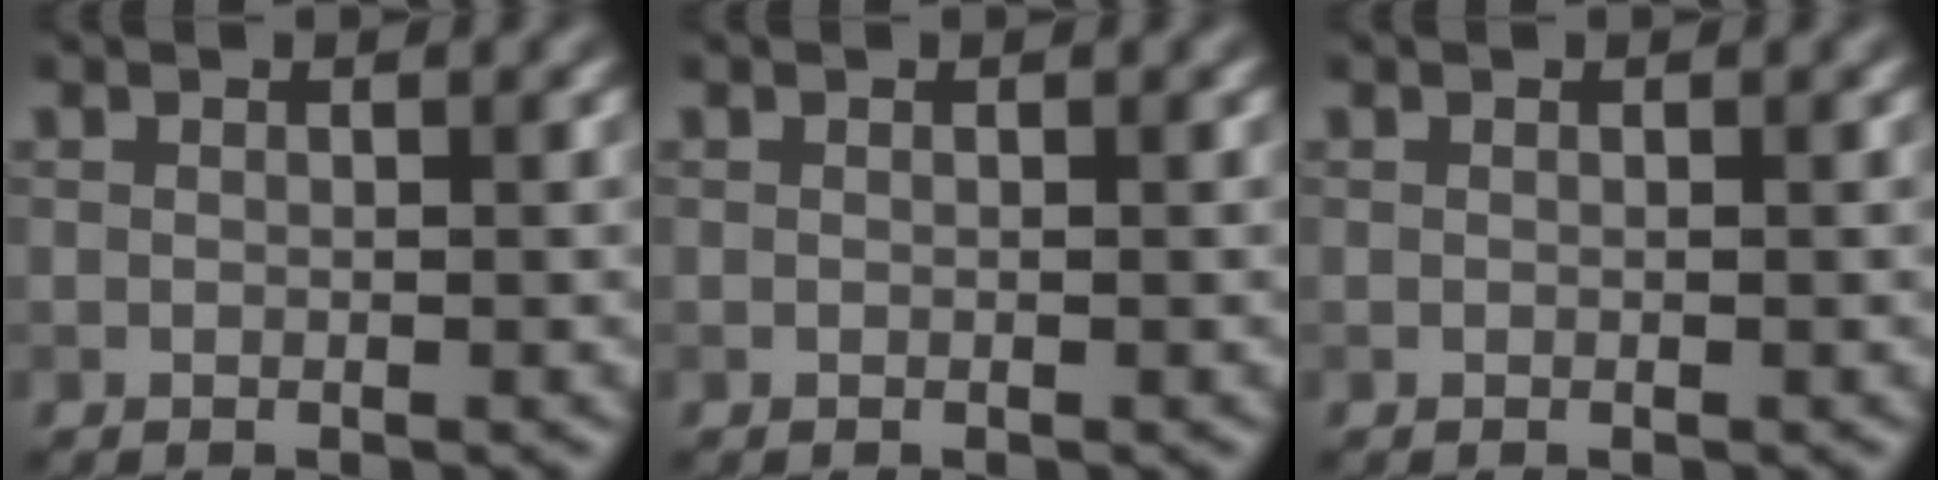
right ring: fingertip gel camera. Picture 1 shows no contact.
{"total": 0.0}
{"total": 0.0}